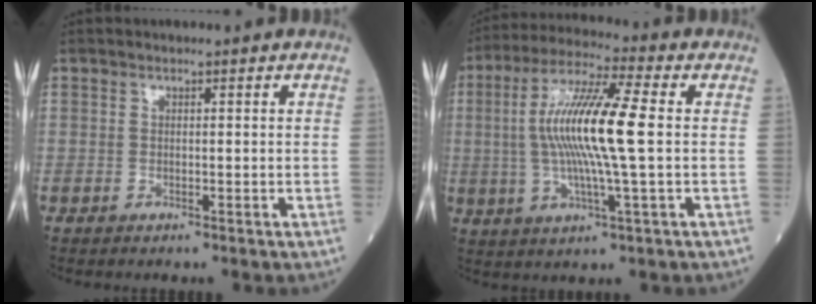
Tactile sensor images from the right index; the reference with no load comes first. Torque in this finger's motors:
{"motor_torque": [1.50, 0.64, 0.59, 0.21]}